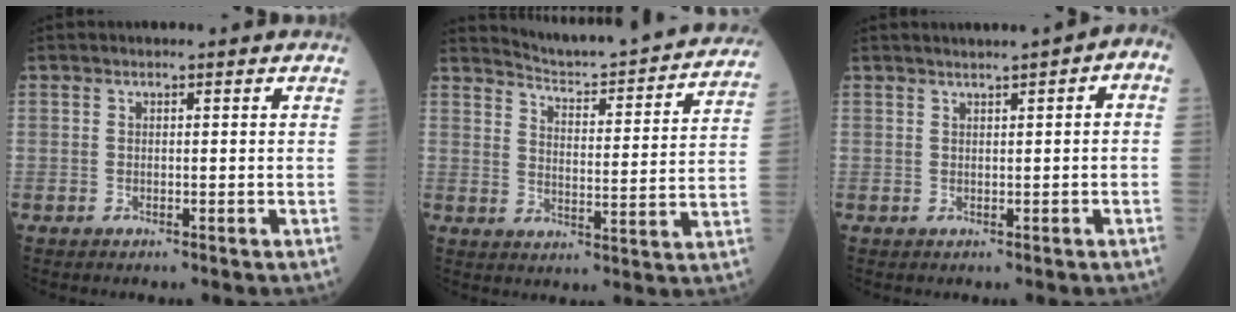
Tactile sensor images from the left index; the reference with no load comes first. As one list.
[{"total": 19.7, "force": [18.8, 0.7, 5.7], "torque": [-0.085, -0.056, 0.235]}, {"total": 3.7, "force": [1.4, 0.5, 3.4], "torque": [-0.041, 0.019, 0.018]}]